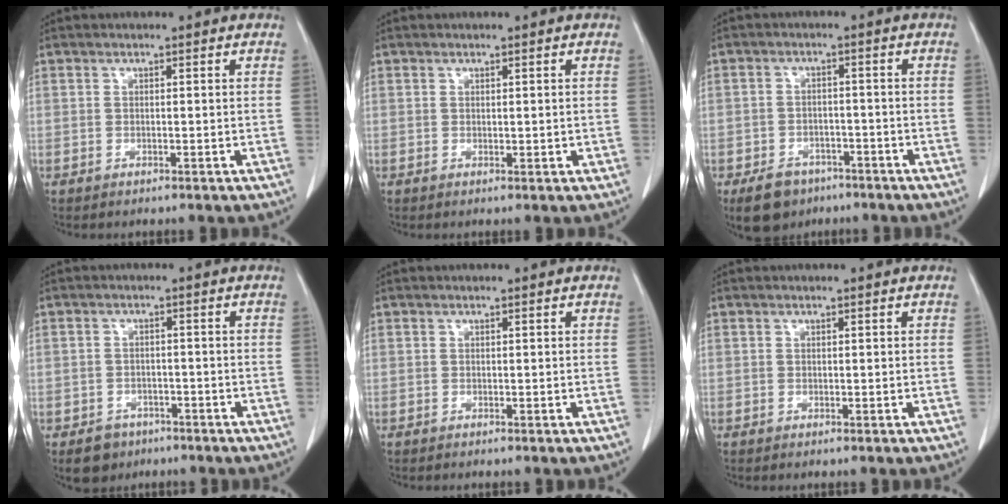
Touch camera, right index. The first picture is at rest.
{"total": 0.6, "force": [0.1, 0.3, 0.5], "torque": [-0.009, -0.003, 0.005]}
{"total": 6.6, "force": [-4.5, 4.4, 2.1], "torque": [-0.040, 0.003, -0.066]}
{"total": 4.3, "force": [-2.7, 3.3, 0.6], "torque": [-0.010, 0.009, -0.036]}
{"total": 0.0}
{"total": 0.0}